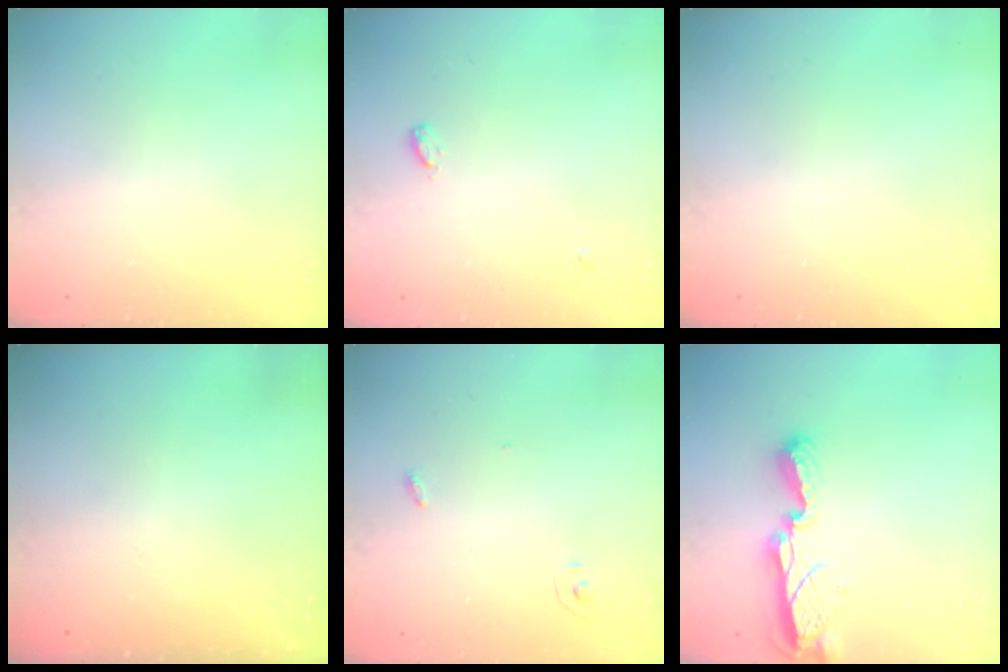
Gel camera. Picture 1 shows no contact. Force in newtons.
{"total": 7.9, "press": 4.2, "slide": 6.7}
{"total": 0.0}
{"total": 0.0}
{"total": 2.8, "press": 2.8, "slide": 0.1}
{"total": 8.9, "press": 8.9, "slide": 0.5}